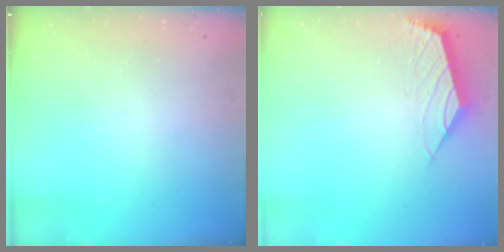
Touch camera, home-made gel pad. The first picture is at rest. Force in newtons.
{"total": 1.6, "press": 1.5, "slide": 0.5}